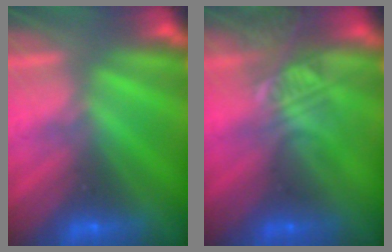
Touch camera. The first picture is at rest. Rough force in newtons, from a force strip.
{"total": 2.3}